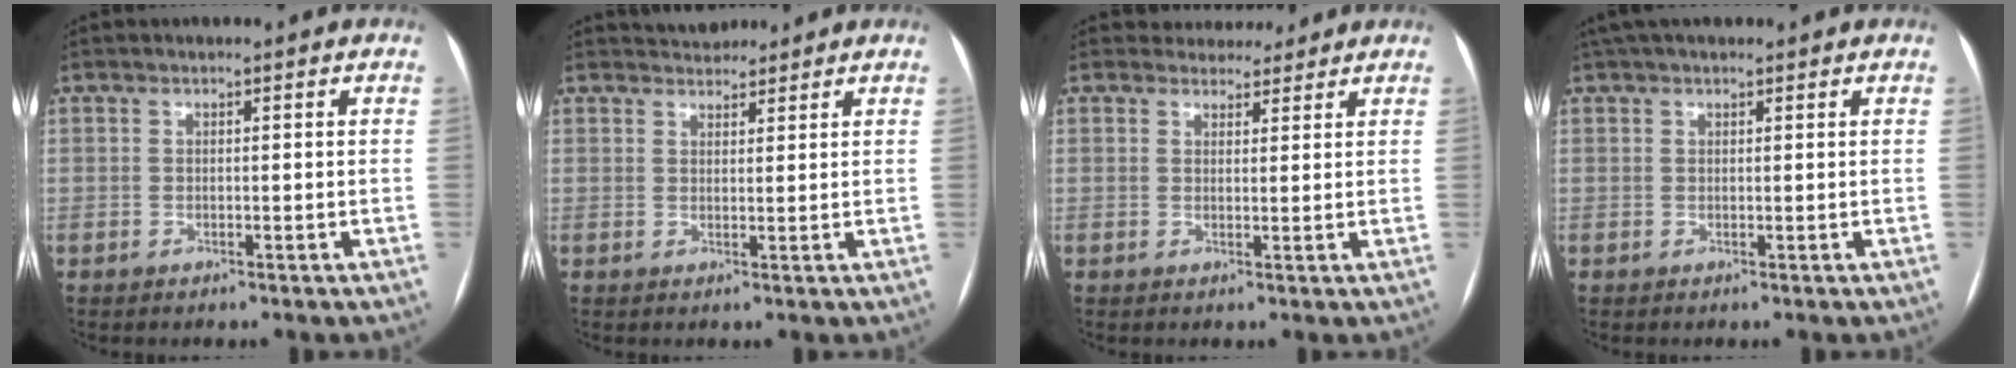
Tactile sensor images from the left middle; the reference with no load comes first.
{"total": 3.7, "force": [3.5, 1.2, 0.2], "torque": [-0.002, 0.020, 0.054]}
{"total": 4.2, "force": [3.9, 1.7, 0.0], "torque": [0.006, 0.006, 0.049]}
{"total": 5.3, "force": [4.3, 1.5, 2.7], "torque": [-0.044, 0.044, 0.073]}